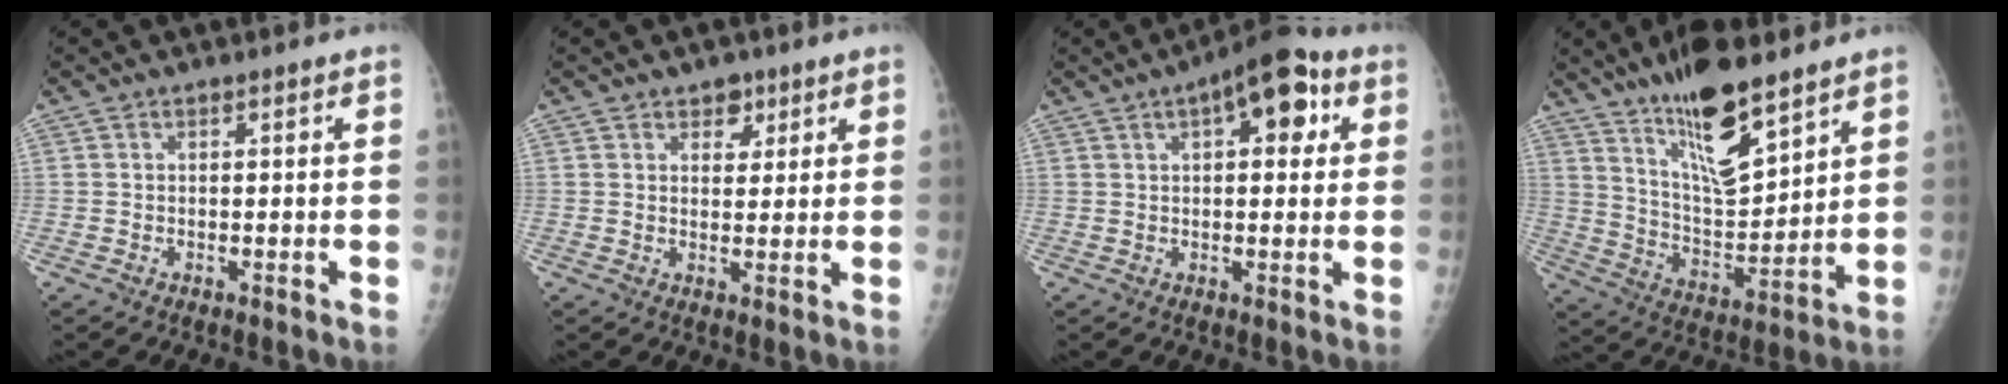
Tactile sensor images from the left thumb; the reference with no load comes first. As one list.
[{"total": 3.7, "force": [2.2, 2.5, 1.7], "torque": [0.002, -0.011, 0.031]}, {"total": 10.5, "force": [4.0, 4.8, 8.5], "torque": [-0.085, 0.011, 0.046]}, {"total": 15.9, "force": [10.9, 4.6, 10.7], "torque": [-0.160, -0.073, 0.203]}]